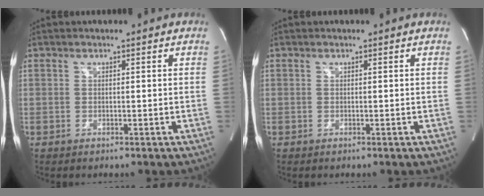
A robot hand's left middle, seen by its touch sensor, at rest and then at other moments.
{"total": 0.0}